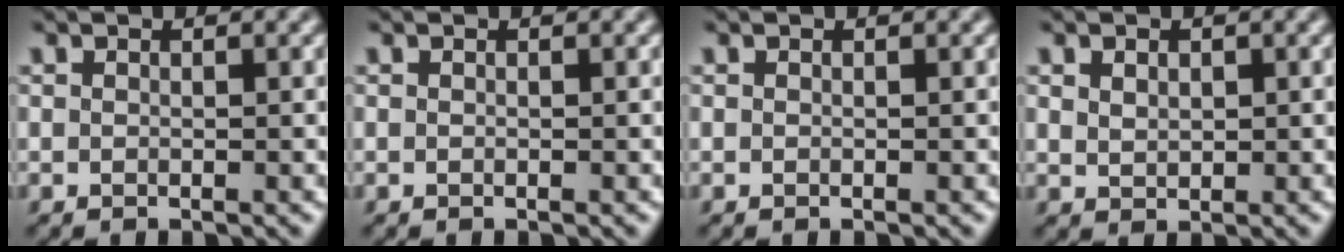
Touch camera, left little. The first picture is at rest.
{"total": 0.0}
{"total": 0.0}
{"total": 1.4, "force": [0.4, 1.0, 0.8], "torque": [-0.021, 0.003, 0.007]}